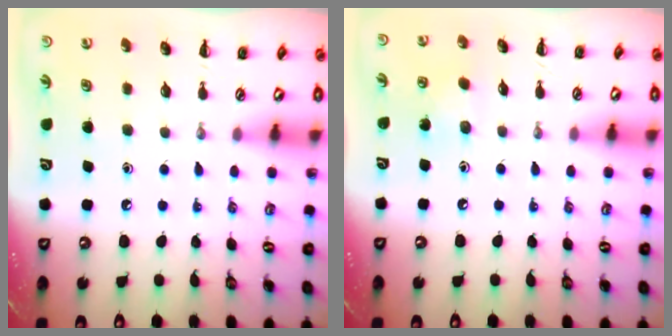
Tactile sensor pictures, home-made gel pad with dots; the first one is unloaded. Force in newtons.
{"total": 4.3, "press": 4.2, "slide": 1.2}